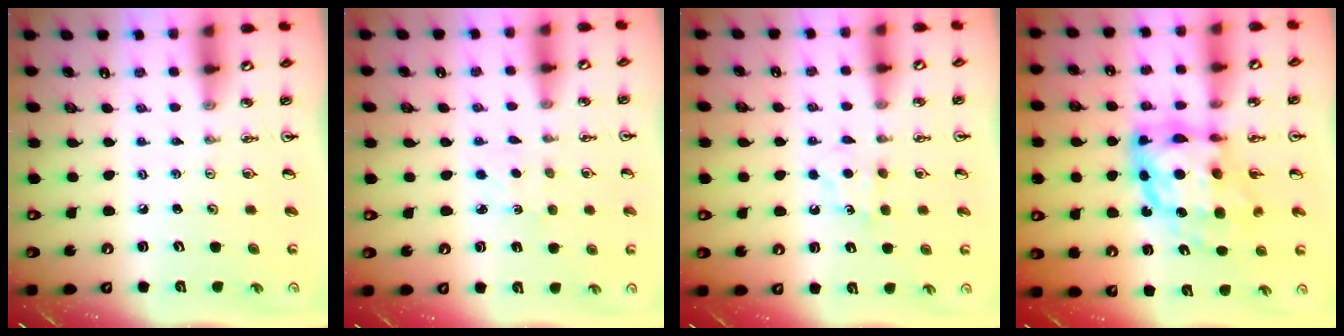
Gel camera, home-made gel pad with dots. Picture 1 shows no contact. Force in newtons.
{"total": 1.6, "press": 1.6, "slide": 0.3}
{"total": 5.2, "press": 5.2, "slide": 0.7}
{"total": 12.9, "press": 12.9, "slide": 1.1}